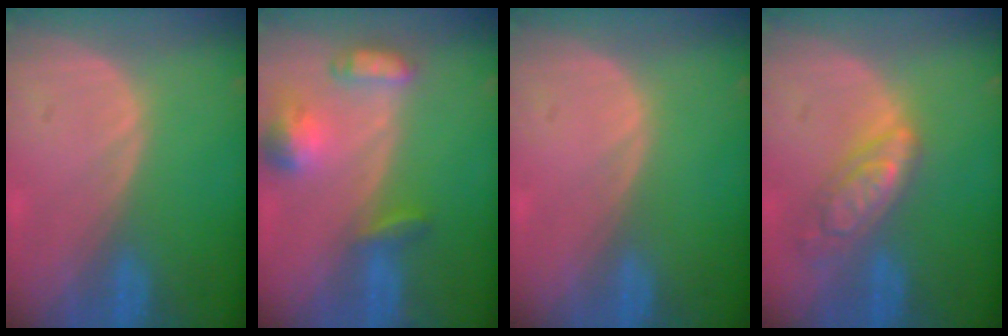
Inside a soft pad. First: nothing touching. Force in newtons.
{"total": 6.3, "press": 6.2, "slide": 0.9}
{"total": 0.0}
{"total": 6.4, "press": 5.6, "slide": 3.1}